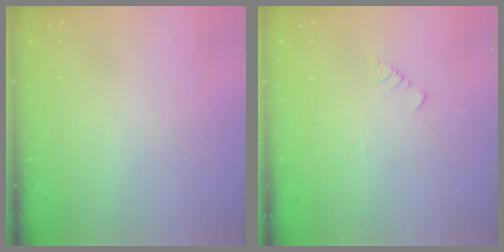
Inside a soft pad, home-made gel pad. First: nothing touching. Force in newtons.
{"total": 1.5, "press": 1.4, "slide": 0.1}